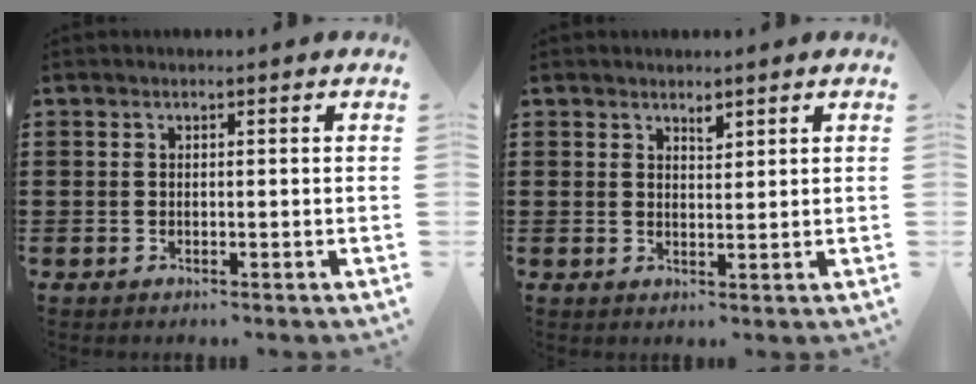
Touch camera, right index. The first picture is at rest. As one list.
[{"total": 1.7, "force": [1.4, 0.6, 0.6], "torque": [-0.006, 0.000, 0.024]}]